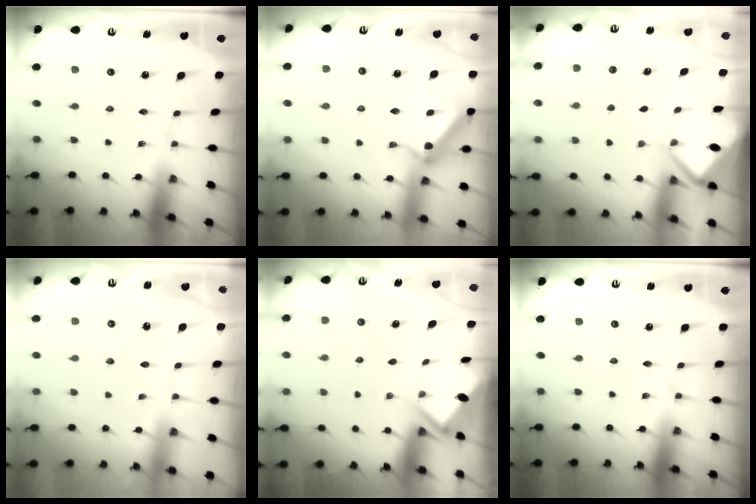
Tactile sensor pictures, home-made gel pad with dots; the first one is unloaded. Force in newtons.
{"total": 11.0, "press": 11.0, "slide": 0.2}
{"total": 5.5, "press": 5.4, "slide": 0.6}
{"total": 2.9, "press": 2.9, "slide": 0.4}
{"total": 2.9, "press": 2.8, "slide": 0.4}
{"total": 0.0}